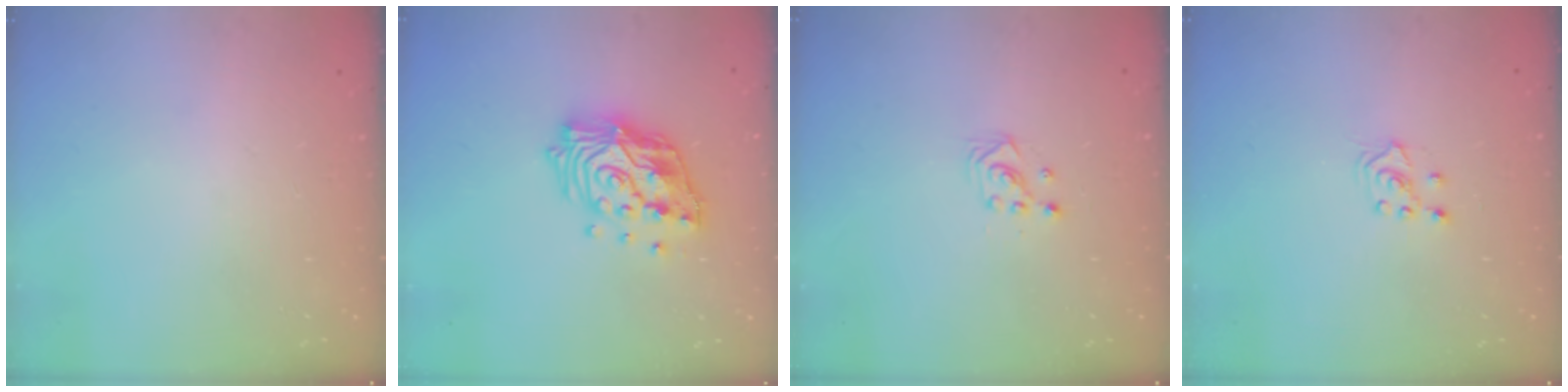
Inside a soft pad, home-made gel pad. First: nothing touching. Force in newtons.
{"total": 17.3, "press": 17.1, "slide": 2.1}
{"total": 2.2, "press": 2.2, "slide": 0.2}
{"total": 3.1, "press": 3.0, "slide": 0.8}